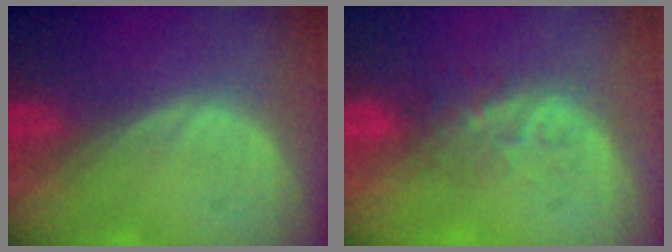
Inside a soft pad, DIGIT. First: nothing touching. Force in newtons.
{"total": 3.7, "press": 3.6, "slide": 1.2}